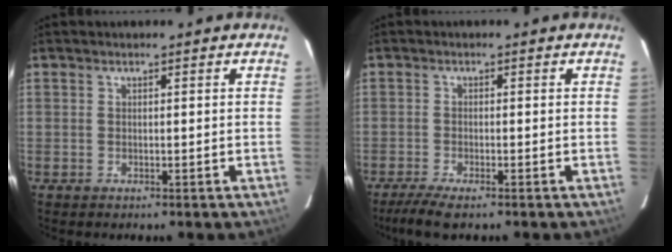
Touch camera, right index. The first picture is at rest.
{"total": 4.4, "force": [-3.3, 0.5, 2.9], "torque": [-0.054, -0.011, -0.056]}